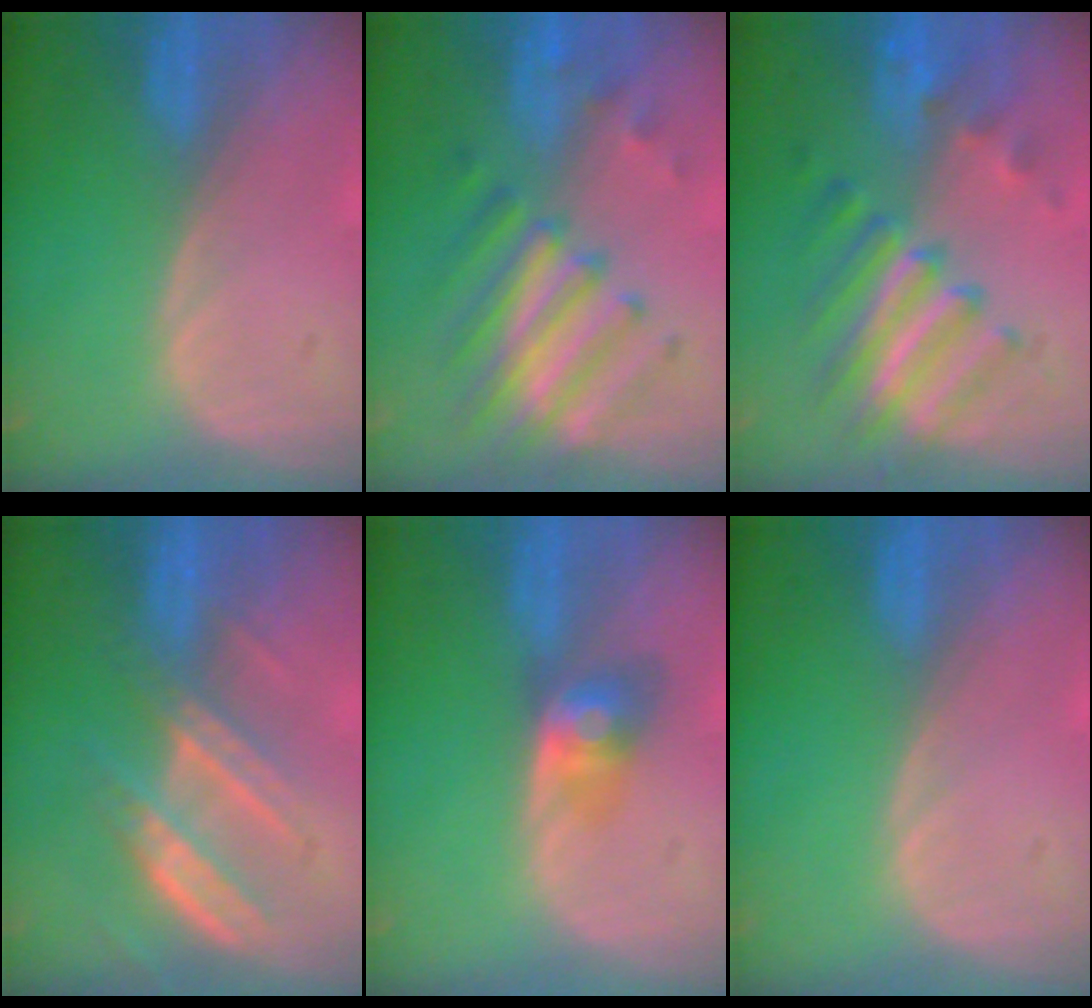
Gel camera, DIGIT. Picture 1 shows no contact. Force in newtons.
{"total": 8.1, "press": 7.9, "slide": 1.8}
{"total": 8.2, "press": 8.0, "slide": 1.7}
{"total": 7.3, "press": 6.8, "slide": 2.8}
{"total": 3.9, "press": 3.9, "slide": 0.2}
{"total": 0.0}